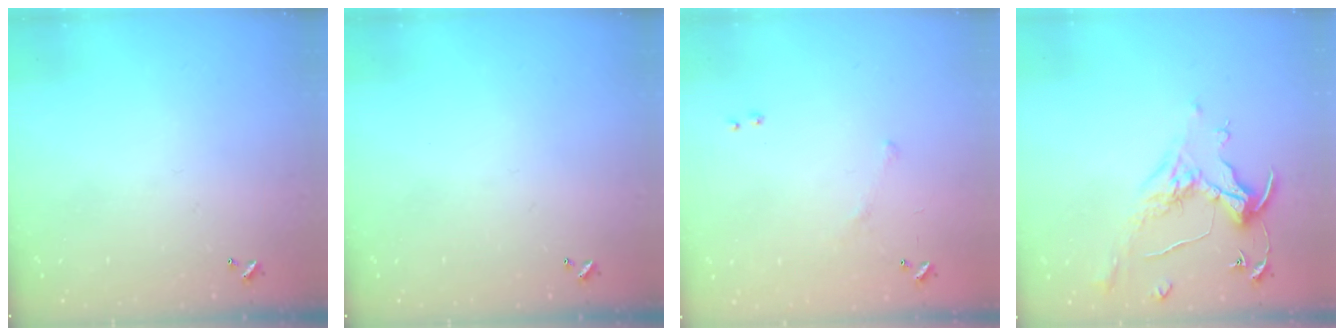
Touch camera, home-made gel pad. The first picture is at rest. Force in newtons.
{"total": 0.0}
{"total": 7.9, "press": 7.9, "slide": 0.7}
{"total": 0.8, "press": 0.7, "slide": 0.5}